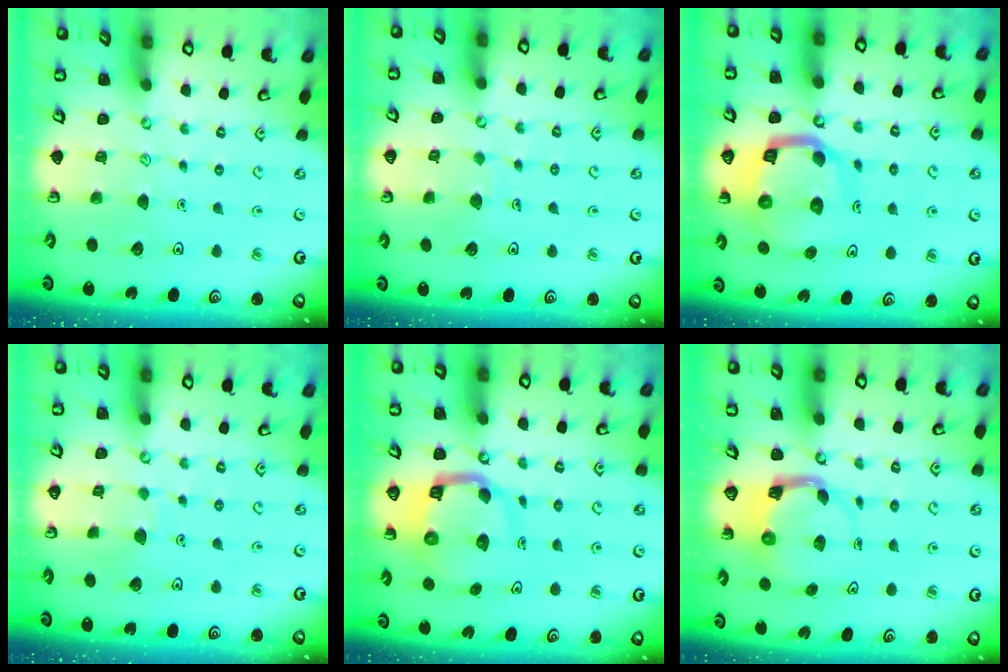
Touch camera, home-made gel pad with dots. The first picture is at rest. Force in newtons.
{"total": 3.6, "press": 3.5, "slide": 0.3}
{"total": 14.3, "press": 14.2, "slide": 1.8}
{"total": 3.9, "press": 3.9, "slide": 0.2}
{"total": 9.6, "press": 9.5, "slide": 1.4}
{"total": 3.9, "press": 3.8, "slide": 0.7}